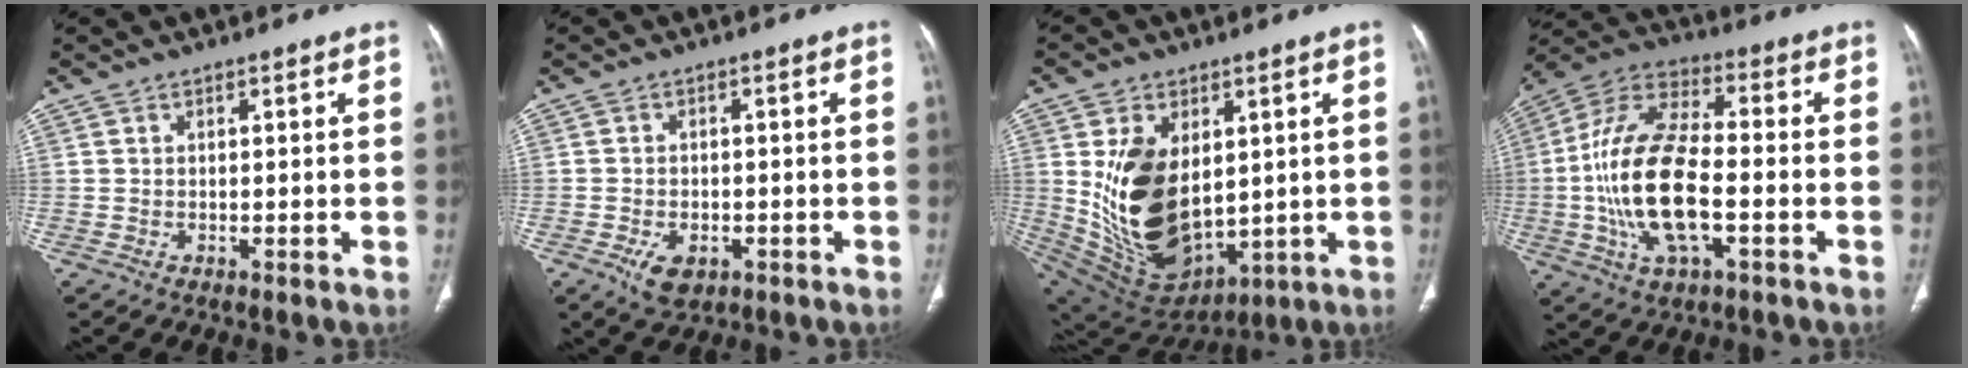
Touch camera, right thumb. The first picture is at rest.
{"total": 5.1, "force": [-2.2, 3.2, 3.3], "torque": [-0.055, 0.005, -0.029]}
{"total": 20.8, "force": [2.0, 13.2, 15.9], "torque": [-0.271, -0.028, 0.075]}
{"total": 19.6, "force": [-3.2, 8.7, 17.3], "torque": [-0.349, 0.024, -0.059]}